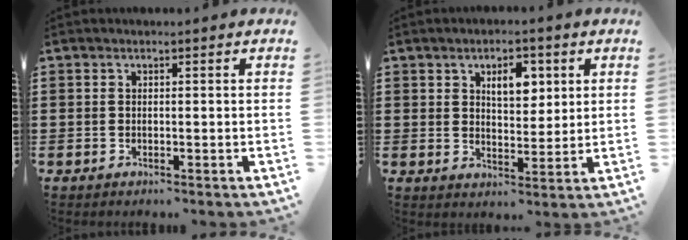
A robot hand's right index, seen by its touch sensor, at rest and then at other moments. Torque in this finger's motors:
{"motor_torque": [0.47, -0.33, 0.48, 0.10]}